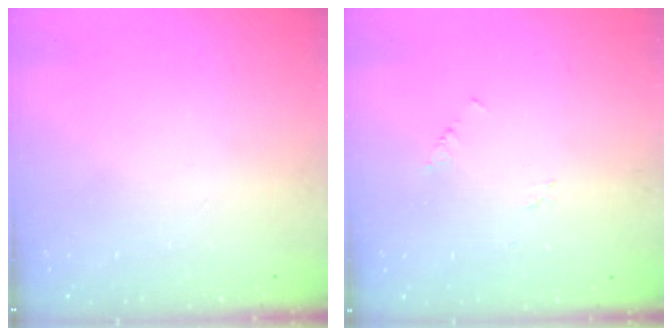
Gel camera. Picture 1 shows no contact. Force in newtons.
{"total": 2.9, "press": 2.9, "slide": 0.3}